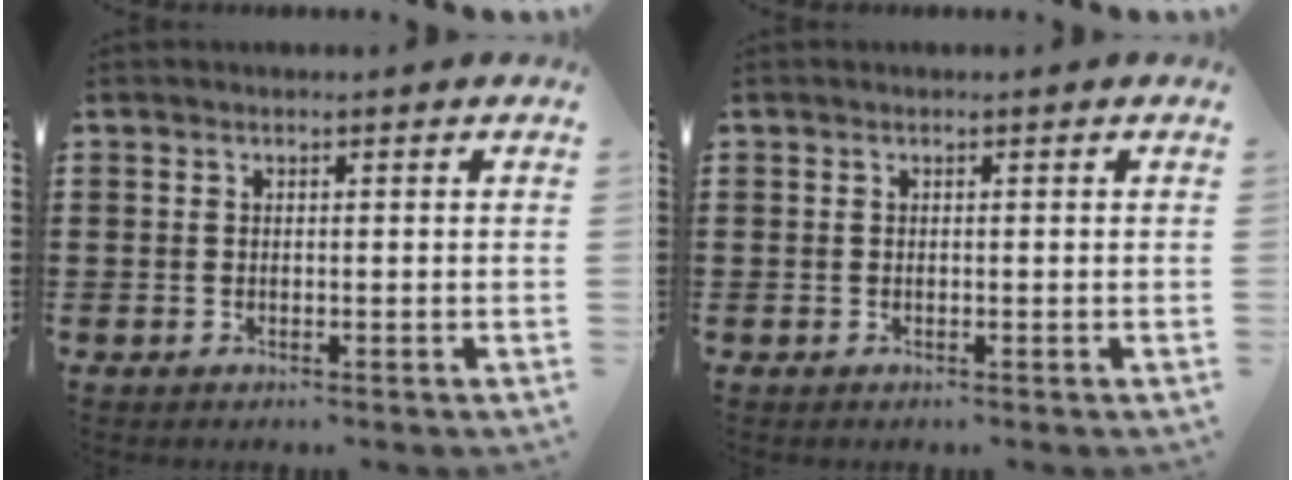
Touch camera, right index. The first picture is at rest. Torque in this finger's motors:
{"motor_torque": [-0.07, 0.07, 0.00, 0.00]}